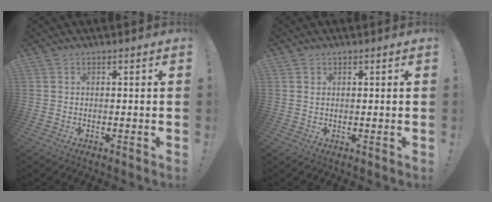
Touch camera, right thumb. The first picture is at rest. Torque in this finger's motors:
{"motor_torque": [-0.09, -0.03, -0.11, 0.05, 0.01]}